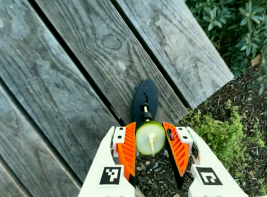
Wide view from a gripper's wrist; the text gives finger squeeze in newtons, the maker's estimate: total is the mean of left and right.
{"total": 10.8, "left": 10.9, "right": 10.7}